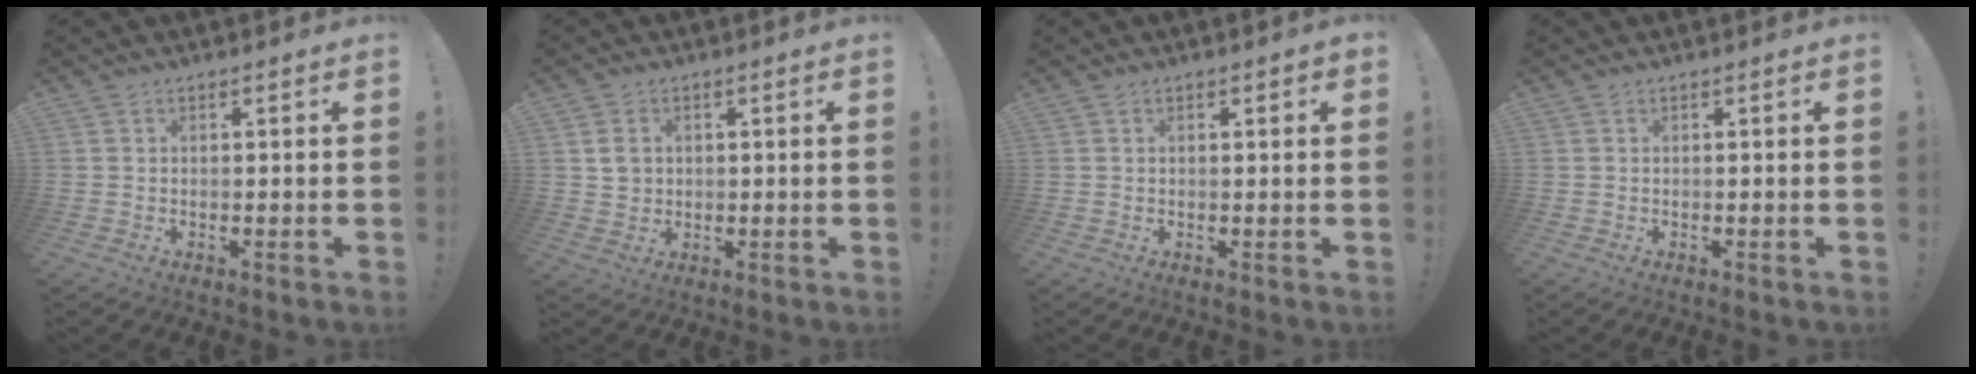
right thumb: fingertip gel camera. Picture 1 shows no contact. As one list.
[{"total": 4.4, "force": [1.0, 3.9, 1.7], "torque": [-0.015, 0.004, 0.018]}, {"total": 0.6, "force": [0.3, 0.4, 0.3], "torque": [-0.003, -0.001, 0.005]}, {"total": 0.0}]